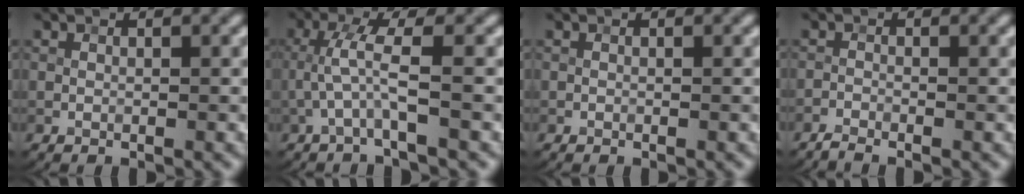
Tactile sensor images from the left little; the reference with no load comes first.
{"total": 3.0, "force": [-0.7, 0.0, 2.9], "torque": [-0.068, 0.012, -0.016]}
{"total": 0.0}
{"total": 1.2, "force": [-1.1, 0.1, 0.6], "torque": [-0.014, -0.003, -0.027]}